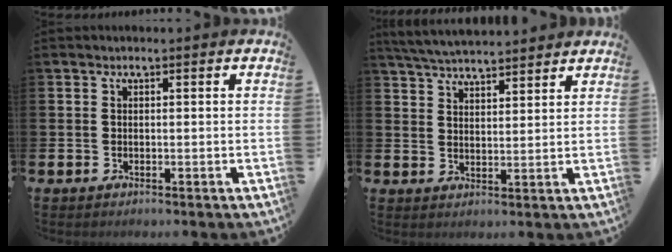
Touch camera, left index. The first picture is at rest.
{"total": 4.9, "force": [4.9, 0.3, 0.7], "torque": [-0.030, -0.023, 0.089]}